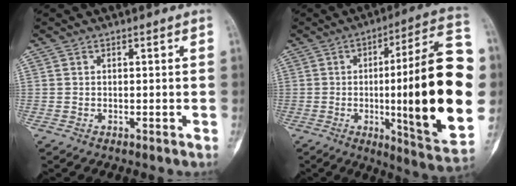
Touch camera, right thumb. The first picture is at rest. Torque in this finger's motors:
{"motor_torque": [0.62, 0.55, 2.11, 0.00, 0.52]}